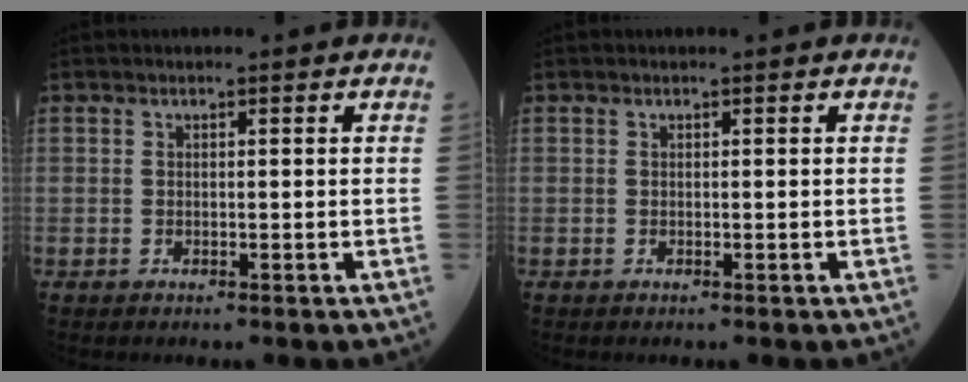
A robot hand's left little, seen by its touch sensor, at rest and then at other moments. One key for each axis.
{"total": 0.0}